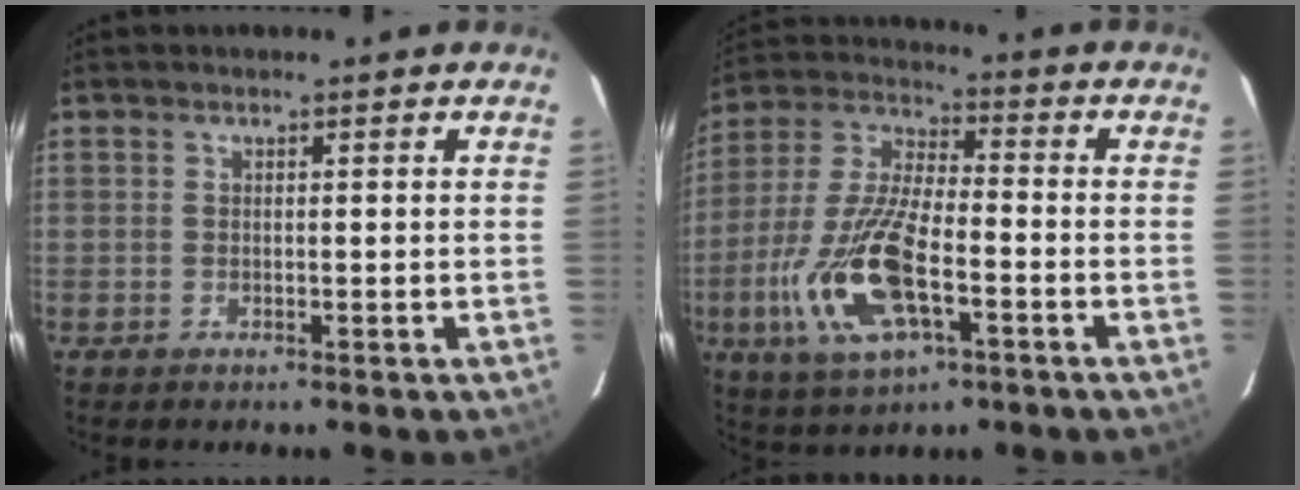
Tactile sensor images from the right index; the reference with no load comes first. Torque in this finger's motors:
{"motor_torque": [1.98, -0.16, 1.05, 0.18]}